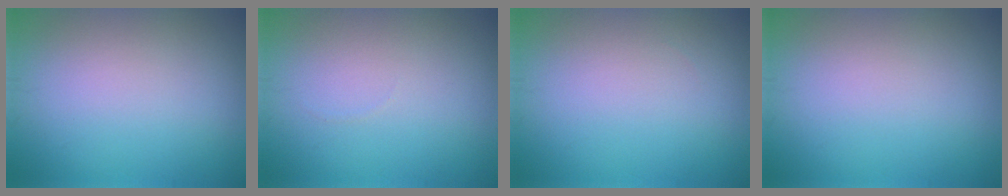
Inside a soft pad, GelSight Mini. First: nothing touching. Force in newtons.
{"total": 0.0}
{"total": 0.0}
{"total": 0.0}